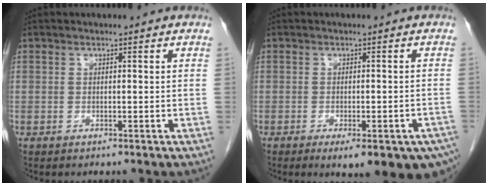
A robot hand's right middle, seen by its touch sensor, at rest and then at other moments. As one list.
[{"total": 12.8, "force": [-8.6, 3.7, 8.8], "torque": [-0.073, -0.010, -0.103]}]